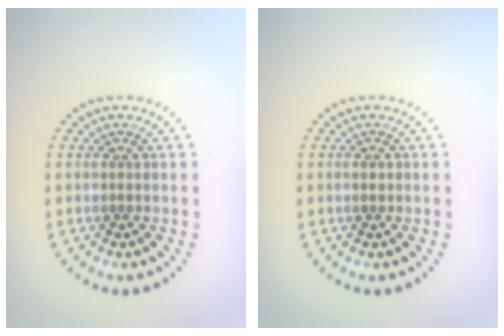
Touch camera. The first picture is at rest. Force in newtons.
{"total": 1.1, "press": 1.1, "slide": 0.0}